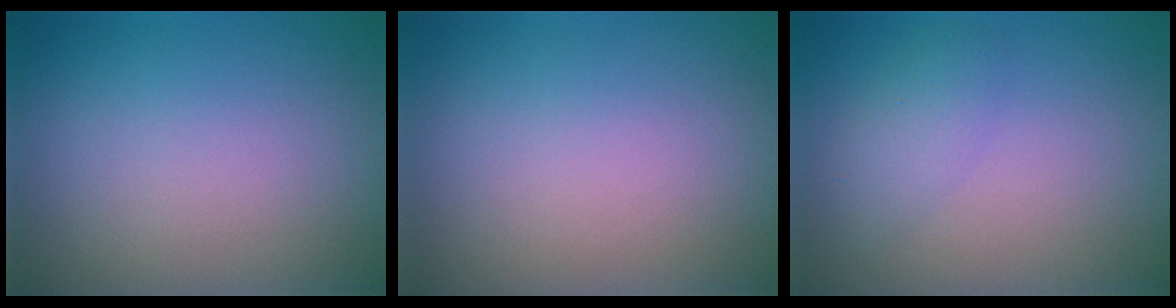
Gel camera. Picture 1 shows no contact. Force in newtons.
{"total": 0.0}
{"total": 2.0, "press": 2.0, "slide": 0.2}